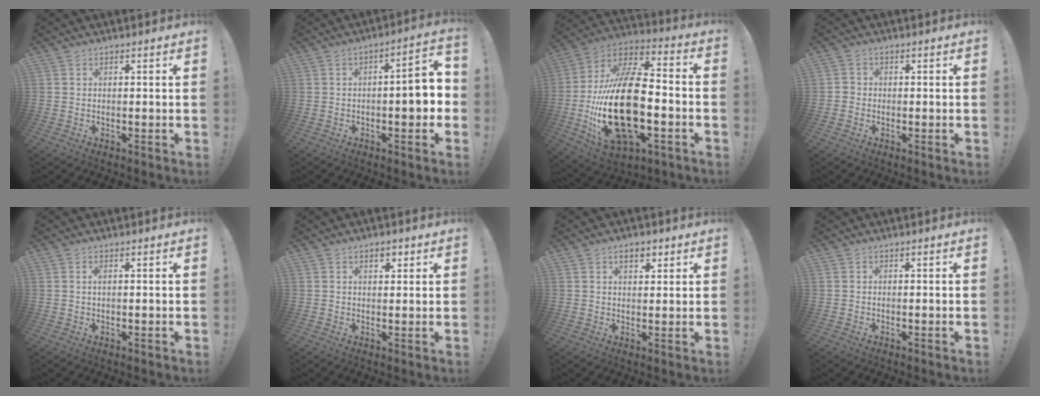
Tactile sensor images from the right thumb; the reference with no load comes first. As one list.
[{"total": 8.3, "force": [-1.7, 2.6, 7.7], "torque": [-0.100, 0.004, -0.032]}, {"total": 29.1, "force": [-4.3, 14.8, 24.7], "torque": [-0.490, 0.023, -0.062]}, {"total": 1.5, "force": [-0.7, 1.1, 0.7], "torque": [-0.010, 0.007, -0.013]}, {"total": 1.3, "force": [0.4, 0.3, 1.2], "torque": [-0.027, 0.003, 0.008]}, {"total": 2.8, "force": [1.3, 1.6, 1.8], "torque": [-0.024, -0.002, 0.020]}, {"total": 4.1, "force": [2.1, 2.5, 2.6], "torque": [-0.033, -0.001, 0.035]}, {"total": 0.0}]